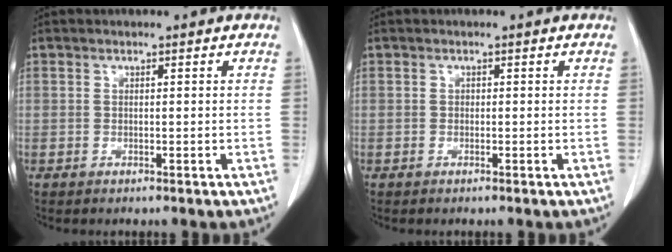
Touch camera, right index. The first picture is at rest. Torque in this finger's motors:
{"motor_torque": [0.05, -0.08, -0.02, 0.00]}